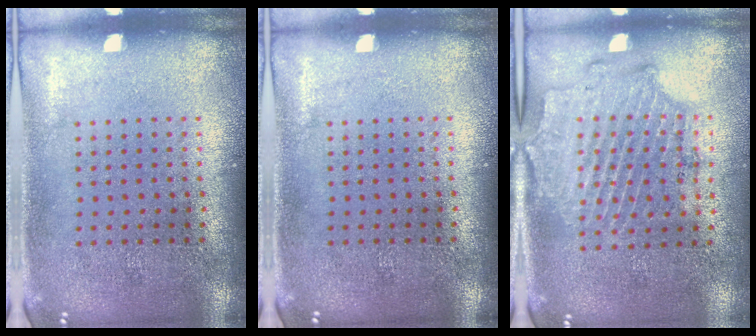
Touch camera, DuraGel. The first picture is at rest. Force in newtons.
{"total": 0.0}
{"total": 1.7, "press": 1.5, "slide": 0.8}